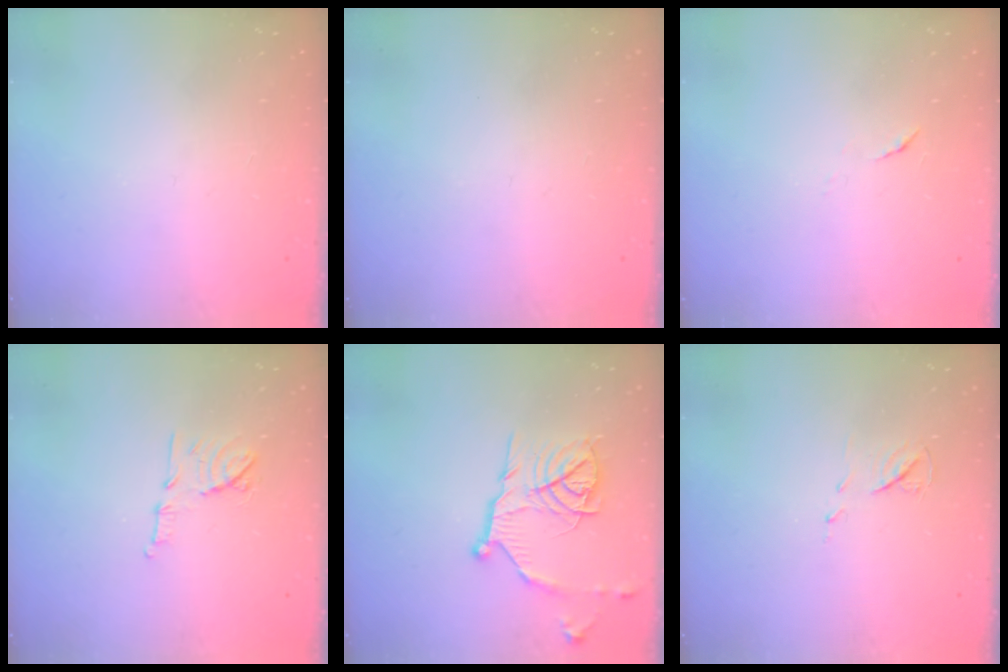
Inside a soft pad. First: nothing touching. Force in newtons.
{"total": 0.0}
{"total": 3.9, "press": 3.9, "slide": 0.4}
{"total": 9.5, "press": 9.5, "slide": 0.8}
{"total": 14.6, "press": 14.5, "slide": 1.3}
{"total": 5.8, "press": 5.8, "slide": 0.5}